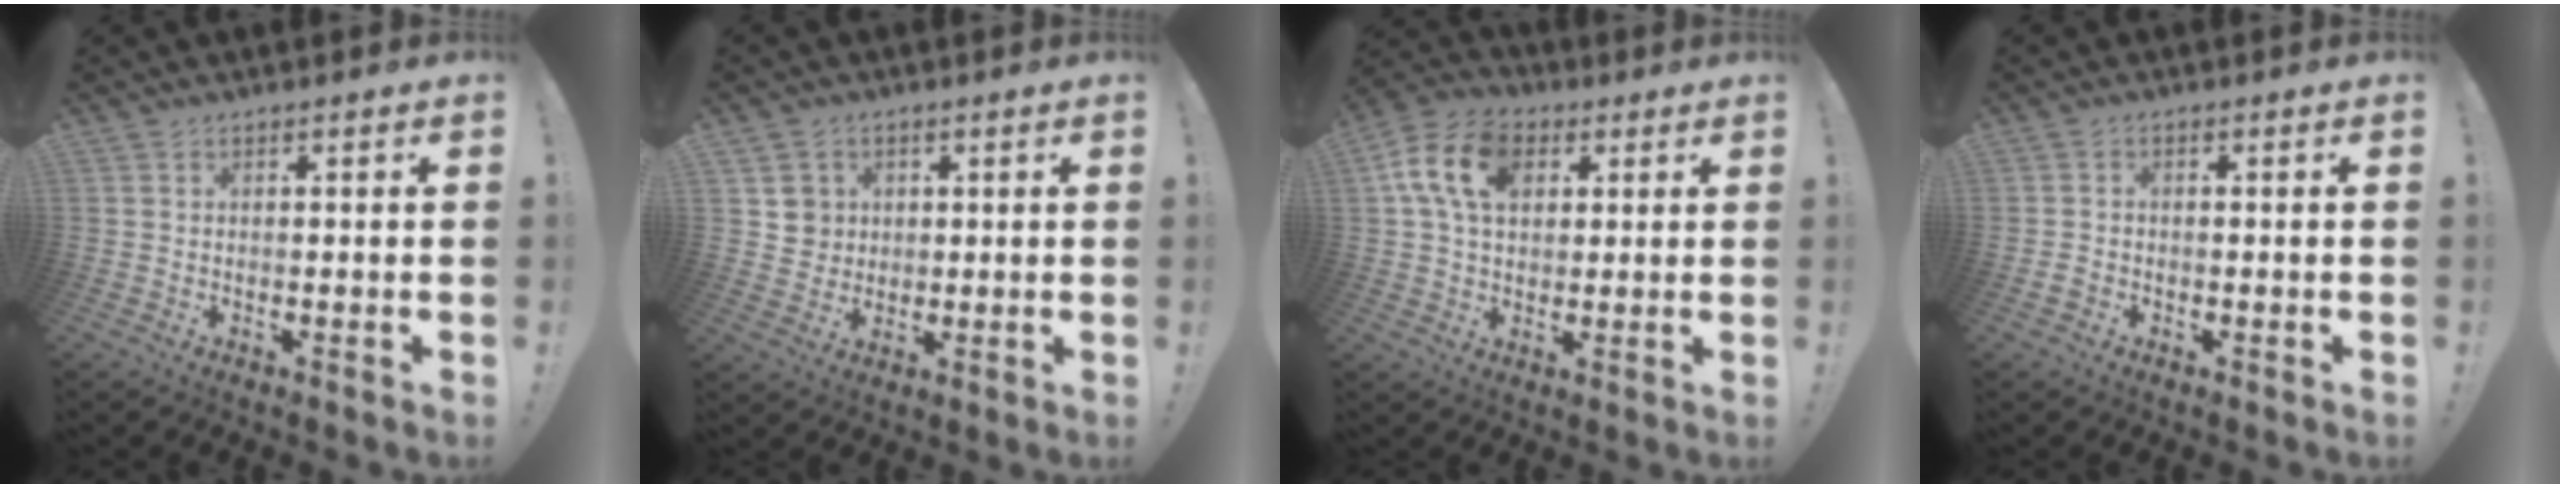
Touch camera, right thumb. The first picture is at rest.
{"total": 6.0, "force": [2.1, 5.6, 0.7], "torque": [-0.003, -0.013, 0.044]}
{"total": 14.3, "force": [4.9, 9.8, 9.3], "torque": [-0.159, 0.003, 0.095]}
{"total": 1.9, "force": [-0.9, 1.3, 1.1], "torque": [-0.015, 0.005, -0.015]}